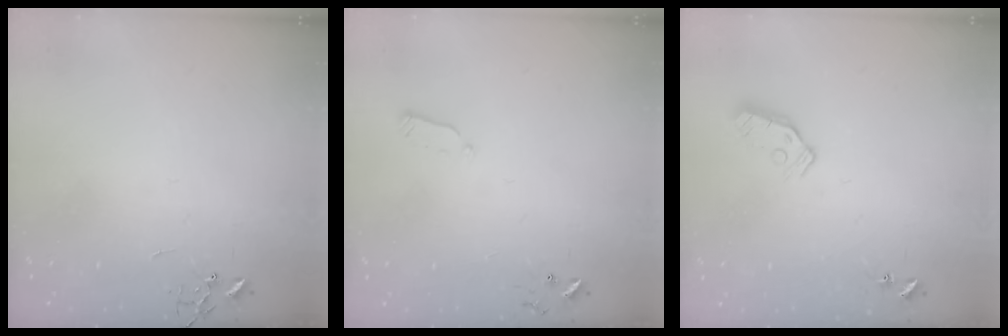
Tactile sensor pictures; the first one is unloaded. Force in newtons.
{"total": 4.0, "press": 3.9, "slide": 1.0}
{"total": 7.5, "press": 7.5, "slide": 0.4}